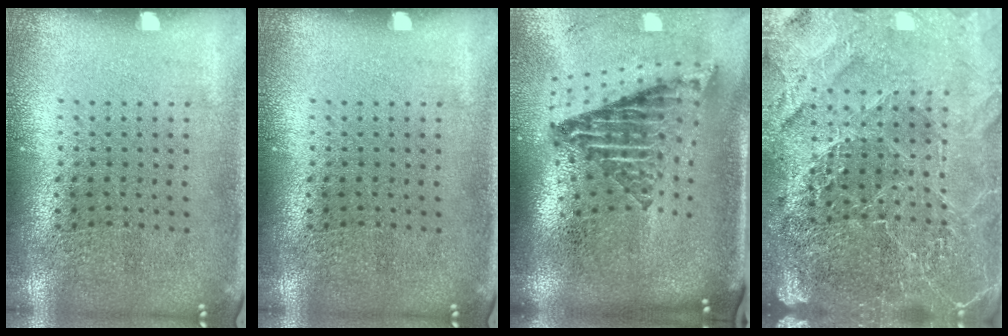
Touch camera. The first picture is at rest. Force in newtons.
{"total": 0.0}
{"total": 2.7, "press": 1.8, "slide": 2.0}
{"total": 4.9, "press": 4.4, "slide": 2.1}